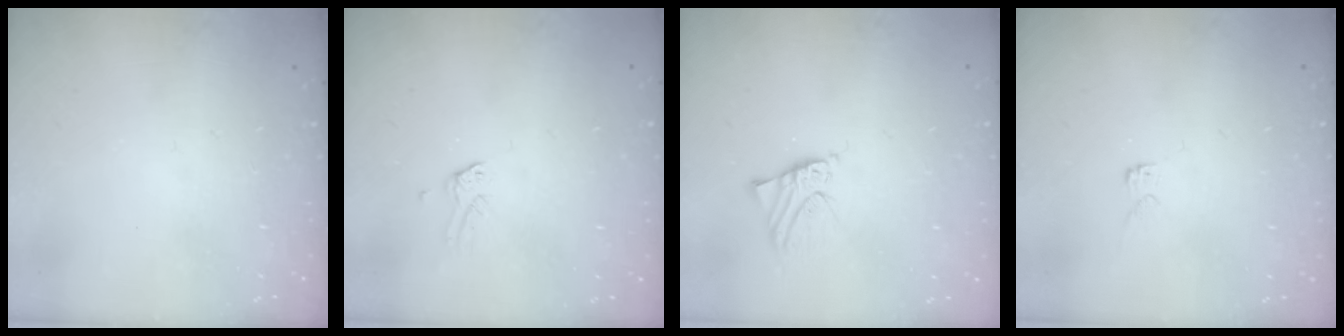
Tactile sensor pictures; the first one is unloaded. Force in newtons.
{"total": 0.0}
{"total": 2.7, "press": 2.7, "slide": 0.4}
{"total": 2.8, "press": 2.8, "slide": 0.1}